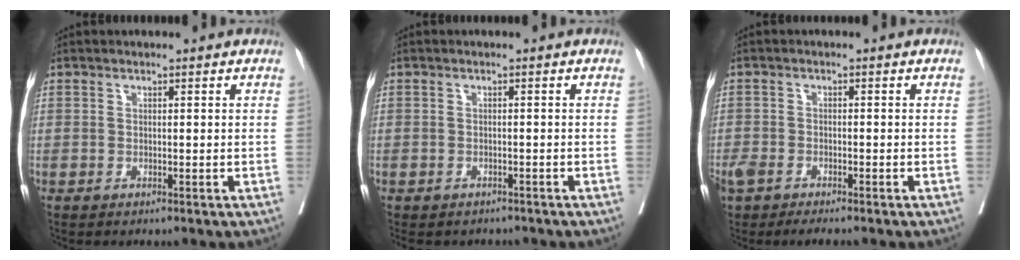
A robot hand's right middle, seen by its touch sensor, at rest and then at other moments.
{"total": 5.0, "force": [-4.3, 2.4, 0.9], "torque": [-0.009, 0.000, -0.053]}
{"total": 5.2, "force": [-4.0, 1.9, 2.7], "torque": [-0.053, -0.004, -0.069]}